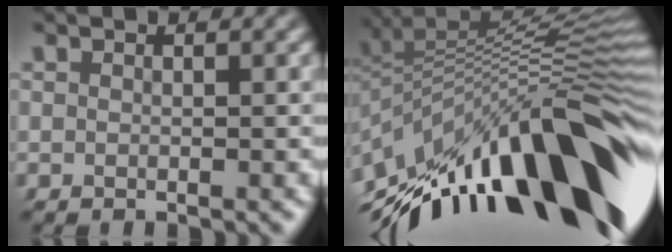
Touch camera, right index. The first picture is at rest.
{"total": 14.4, "force": [-8.2, 6.1, 10.1], "torque": [-0.150, 0.000, -0.112]}